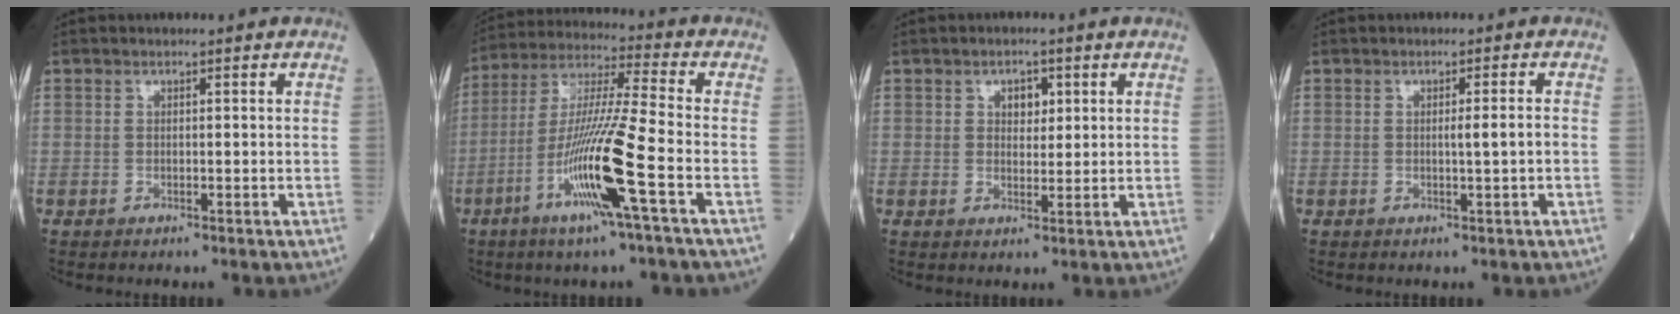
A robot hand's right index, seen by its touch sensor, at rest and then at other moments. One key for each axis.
{"total": 14.2, "fx": -5.5, "fy": -1.0, "fz": 13.1, "tx": -0.262, "ty": -0.013, "tz": -0.108}
{"total": 2.8, "fx": 1.1, "fy": 1.7, "fz": 1.9, "tx": -0.023, "ty": 0.003, "tz": 0.017}
{"total": 2.0, "fx": -0.3, "fy": -0.3, "fz": 1.9, "tx": -0.031, "ty": -0.001, "tz": -0.005}